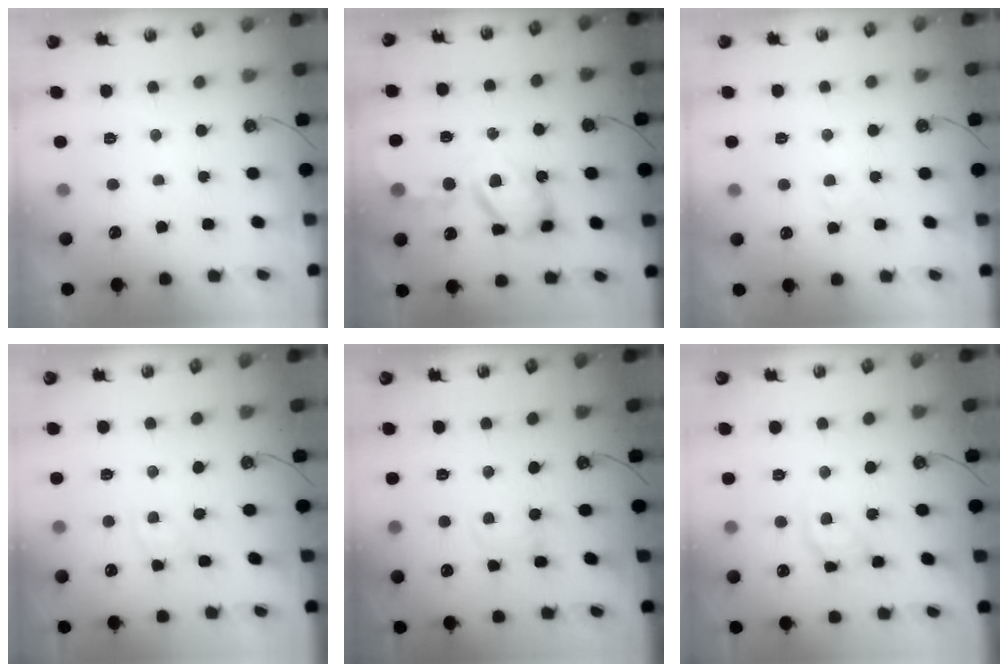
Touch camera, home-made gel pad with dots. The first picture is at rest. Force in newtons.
{"total": 14.9, "press": 14.8, "slide": 1.4}
{"total": 2.9, "press": 2.8, "slide": 0.4}
{"total": 2.0, "press": 2.0, "slide": 0.3}
{"total": 1.6, "press": 1.6, "slide": 0.2}
{"total": 11.3, "press": 11.3, "slide": 1.2}